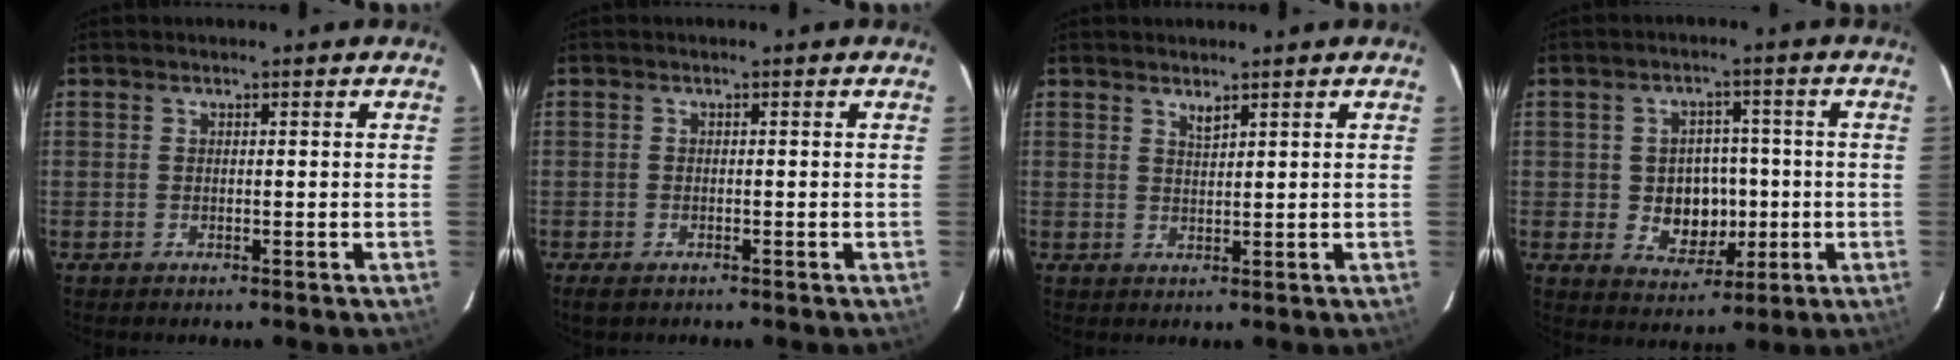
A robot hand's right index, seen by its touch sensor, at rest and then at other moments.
{"total": 2.2, "force": [-1.6, 1.1, 1.1], "torque": [-0.026, -0.006, -0.028]}
{"total": 1.4, "force": [1.3, 0.2, 0.7], "torque": [-0.012, 0.000, 0.023]}
{"total": 8.1, "force": [-1.0, 6.9, 4.0], "torque": [-0.084, 0.007, 0.001]}